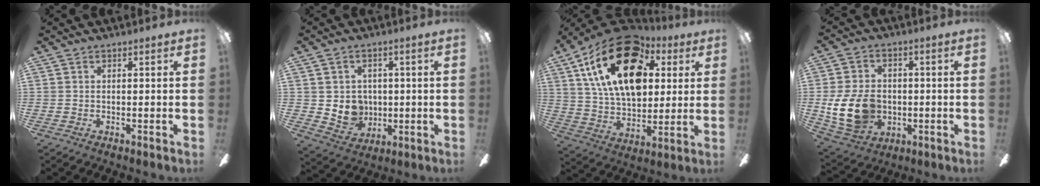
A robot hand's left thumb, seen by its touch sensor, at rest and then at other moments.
{"total": 7.4, "force": [0.9, 7.0, 2.1], "torque": [-0.046, -0.004, 0.024]}
{"total": 25.0, "force": [10.4, 14.8, 17.2], "torque": [-0.298, -0.034, 0.179]}
{"total": 14.6, "force": [-2.1, 10.9, 9.5], "torque": [-0.211, 0.009, -0.038]}